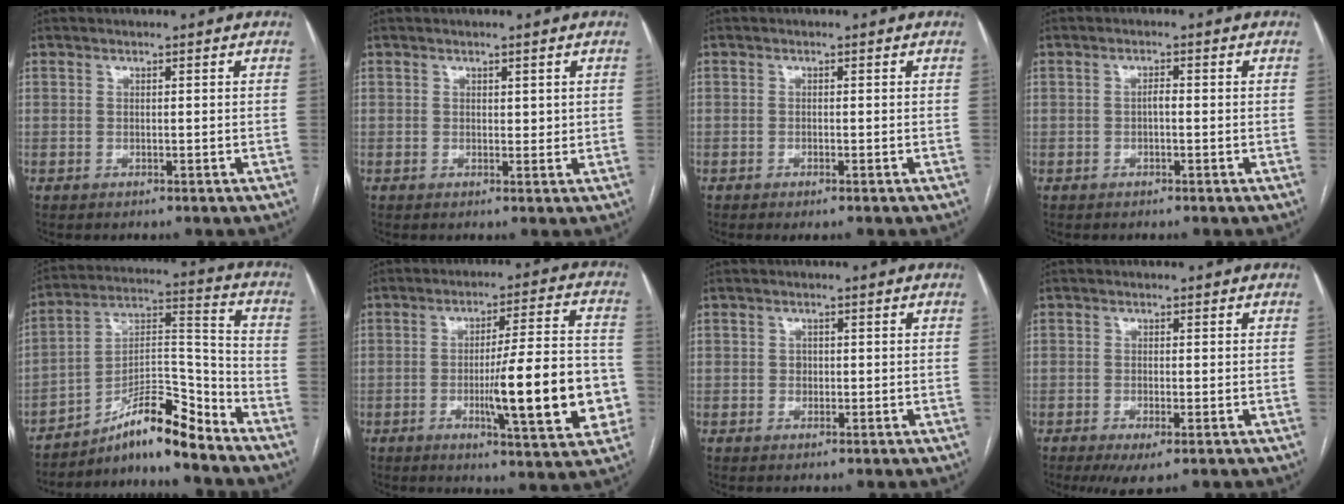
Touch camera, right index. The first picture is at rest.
{"total": 1.3, "force": [0.6, 0.9, 0.8], "torque": [-0.006, -0.002, 0.010]}
{"total": 1.1, "force": [-0.7, 0.1, 0.8], "torque": [-0.014, -0.002, -0.011]}
{"total": 1.2, "force": [-0.2, 0.4, 1.1], "torque": [-0.018, 0.004, -0.006]}
{"total": 12.1, "force": [-10.2, 1.2, 6.3], "torque": [-0.106, 0.033, -0.172]}
{"total": 16.4, "force": [-3.6, 2.3, 15.9], "torque": [-0.224, 0.007, -0.048]}
{"total": 1.1, "force": [-0.1, 1.0, 0.5], "torque": [-0.005, 0.003, 0.000]}
{"total": 3.8, "force": [-1.9, 0.8, 3.1], "torque": [-0.049, -0.009, -0.028]}